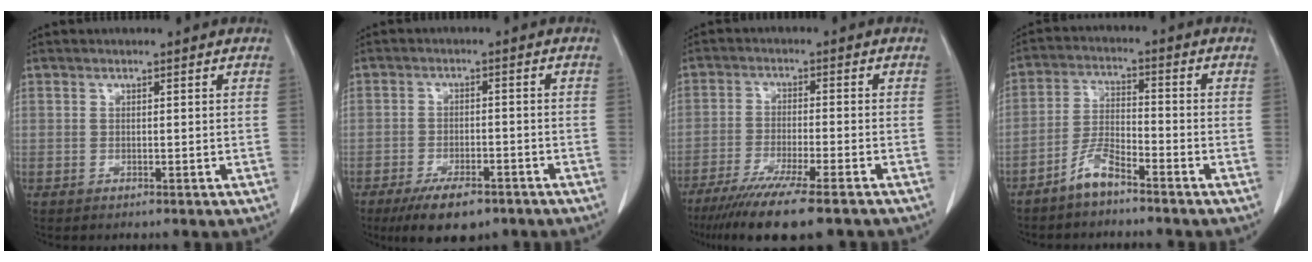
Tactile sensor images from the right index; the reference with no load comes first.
{"total": 6.8, "force": [-4.8, 3.0, 3.7], "torque": [-0.059, -0.002, -0.075]}
{"total": 13.4, "force": [-10.4, 0.6, 8.4], "torque": [-0.137, -0.037, -0.164]}
{"total": 5.0, "force": [-4.1, 0.7, 2.9], "torque": [-0.067, -0.004, -0.083]}